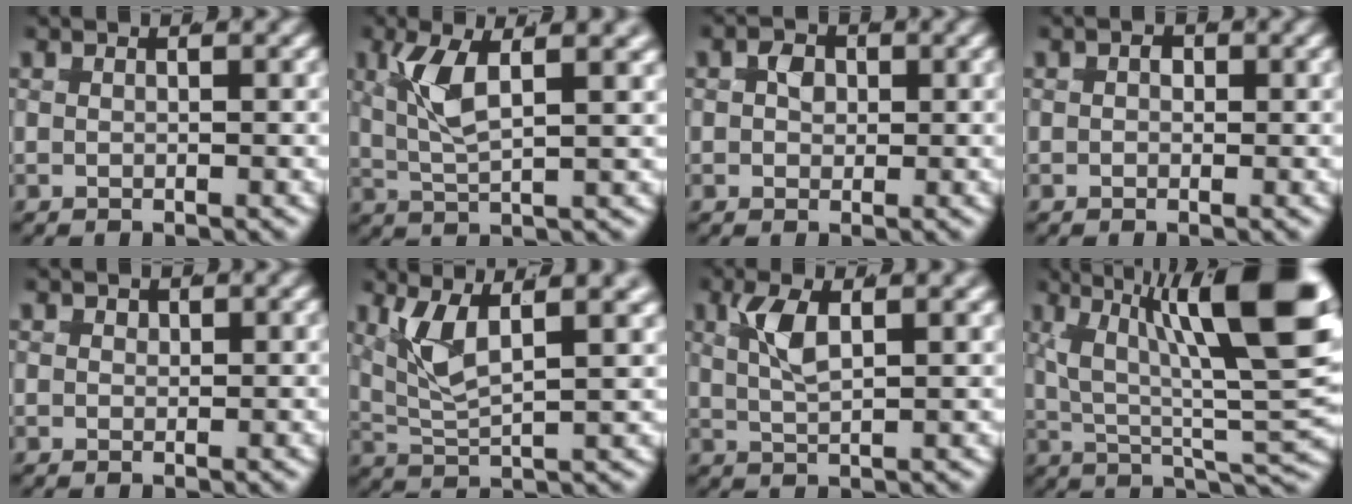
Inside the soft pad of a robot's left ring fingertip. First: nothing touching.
{"total": 4.5, "force": [1.2, 1.5, 4.0], "torque": [-0.095, -0.005, 0.023]}
{"total": 1.9, "force": [-0.1, 1.6, 1.0], "torque": [-0.024, -0.008, 0.001]}
{"total": 1.3, "force": [-0.2, 1.1, 0.6], "torque": [-0.017, -0.005, -0.004]}
{"total": 0.8, "force": [0.3, 0.7, 0.3], "torque": [-0.011, -0.005, 0.010]}
{"total": 5.4, "force": [1.9, 2.5, 4.3], "torque": [-0.100, -0.001, 0.029]}
{"total": 2.9, "force": [0.6, 0.9, 2.7], "torque": [-0.068, -0.006, 0.015]}
{"total": 14.2, "force": [2.6, 6.0, 12.7], "torque": [-0.165, -0.006, 0.039]}